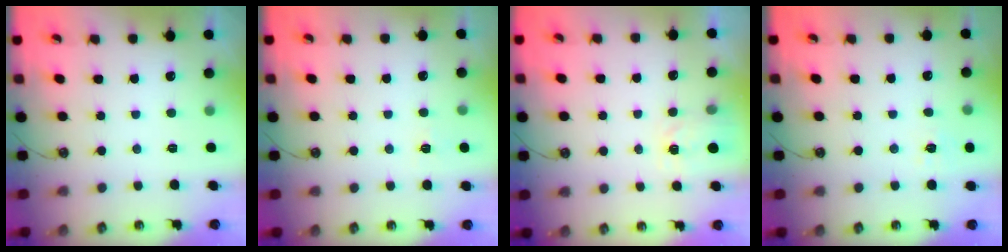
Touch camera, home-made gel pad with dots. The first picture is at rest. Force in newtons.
{"total": 2.8, "press": 2.8, "slide": 0.3}
{"total": 3.5, "press": 3.5, "slide": 0.4}
{"total": 5.8, "press": 5.8, "slide": 0.5}